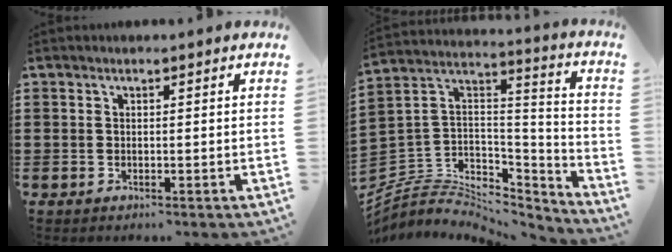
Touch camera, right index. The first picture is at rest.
{"total": 5.1, "force": [-3.6, 3.5, 1.2], "torque": [-0.049, -0.017, -0.075]}